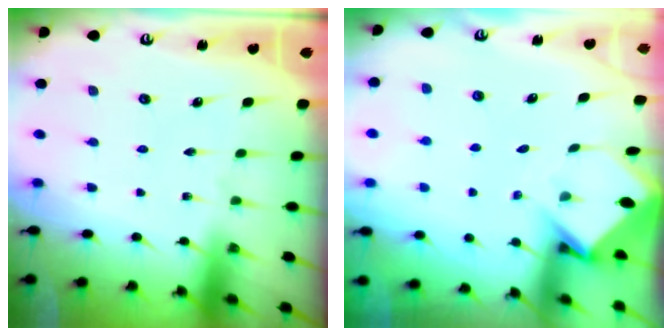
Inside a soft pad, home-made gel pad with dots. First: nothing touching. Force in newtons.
{"total": 3.7, "press": 3.7, "slide": 0.3}